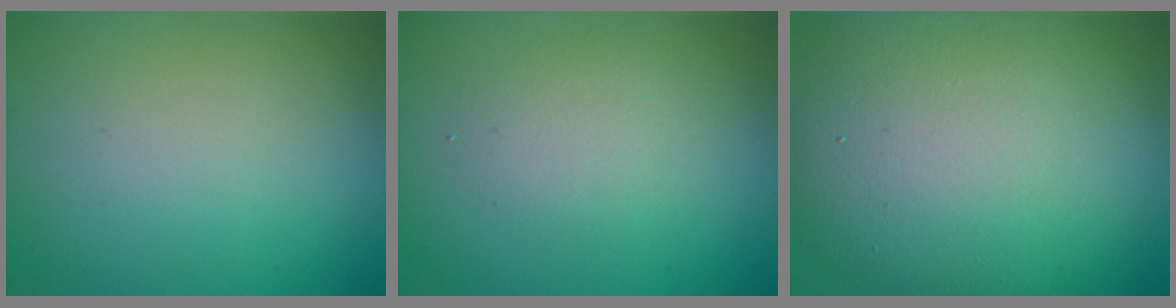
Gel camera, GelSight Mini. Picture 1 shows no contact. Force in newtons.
{"total": 2.2, "press": 2.2, "slide": 0.1}
{"total": 13.8, "press": 13.8, "slide": 0.8}